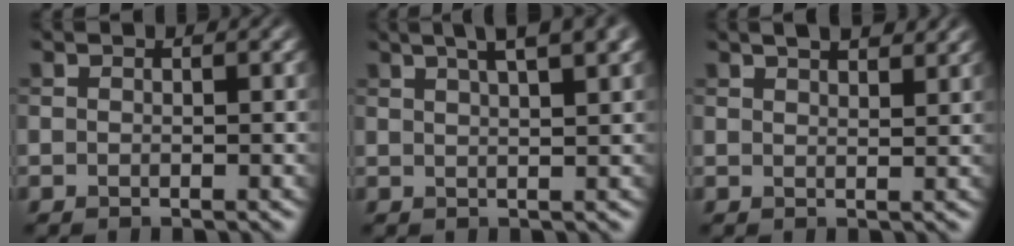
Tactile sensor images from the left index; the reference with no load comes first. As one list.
[{"total": 7.6, "force": [4.5, 2.8, 5.5], "torque": [-0.052, 0.039, 0.036]}, {"total": 3.8, "force": [2.8, 1.3, 2.2], "torque": [-0.015, 0.010, 0.024]}]